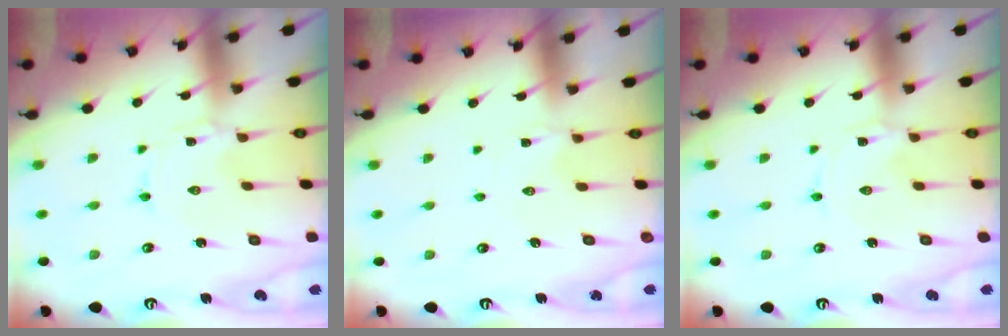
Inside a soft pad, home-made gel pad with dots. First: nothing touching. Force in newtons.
{"total": 2.1, "press": 2.1, "slide": 0.4}
{"total": 0.0}